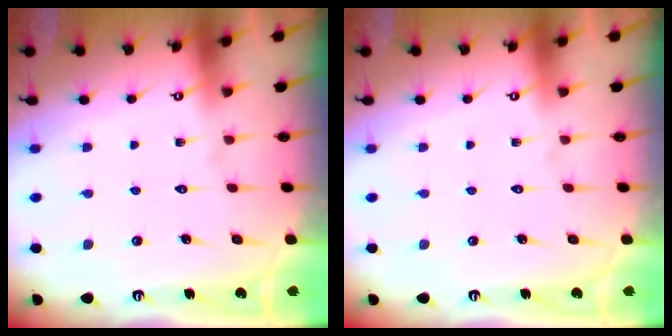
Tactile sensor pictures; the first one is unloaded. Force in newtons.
{"total": 0.0}